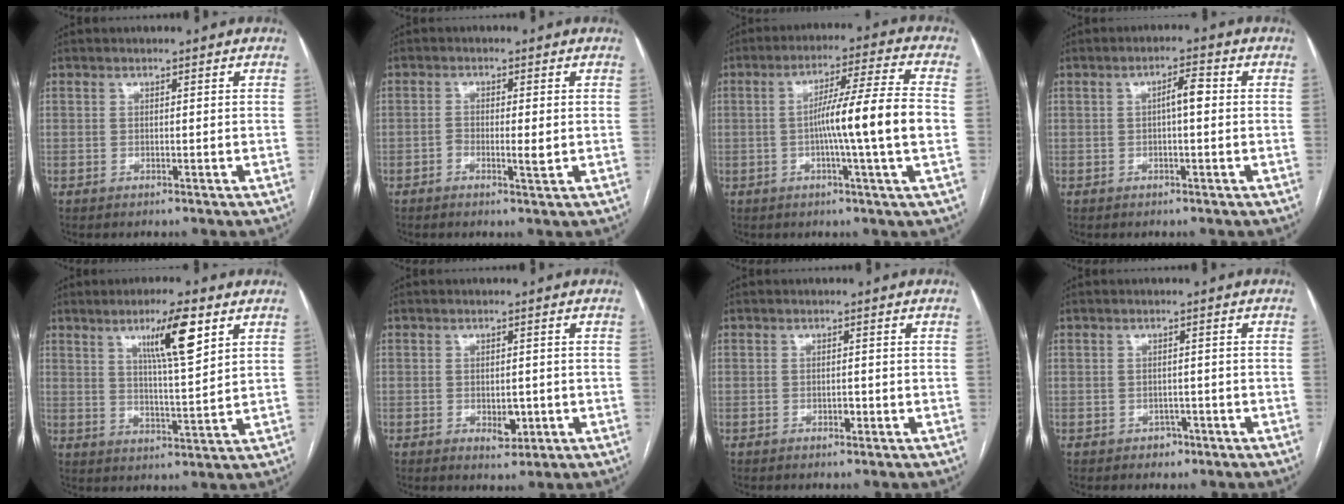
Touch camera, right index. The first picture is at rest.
{"total": 2.7, "force": [-0.6, 0.8, 2.5], "torque": [-0.042, 0.000, -0.008]}
{"total": 12.1, "force": [-1.2, -1.4, 12.0], "torque": [-0.193, 0.006, -0.025]}
{"total": 3.1, "force": [0.1, 0.6, 3.0], "torque": [-0.047, 0.009, 0.000]}
{"total": 9.3, "force": [4.8, 0.7, 7.9], "torque": [-0.135, -0.002, 0.079]}
{"total": 3.1, "force": [-0.9, 1.8, 2.4], "torque": [-0.033, -0.001, -0.004]}
{"total": 1.1, "force": [-0.5, 0.6, 0.8], "torque": [-0.013, 0.001, -0.006]}
{"total": 2.0, "force": [-1.2, 1.5, 0.6], "torque": [-0.004, 0.006, -0.012]}